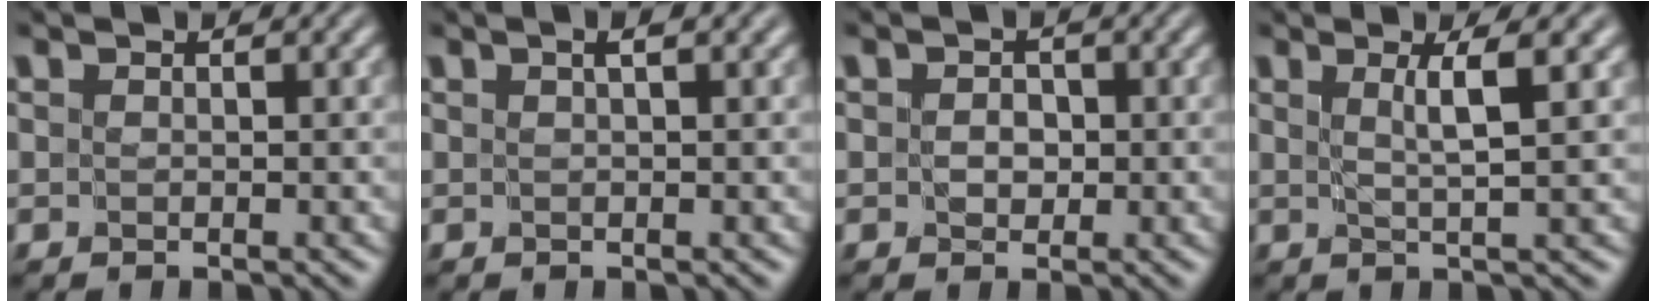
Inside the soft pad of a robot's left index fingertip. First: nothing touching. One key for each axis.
{"total": 1.5, "fx": 0.8, "fy": 0.2, "fz": 1.3, "tx": -0.014, "ty": -0.006, "tz": 0.010}
{"total": 1.6, "fx": 0.0, "fy": 1.3, "fz": 1.0, "tx": -0.011, "ty": 0.001, "tz": -0.005}
{"total": 2.9, "fx": 1.0, "fy": 0.2, "fz": 2.7, "tx": -0.036, "ty": -0.001, "tz": 0.016}